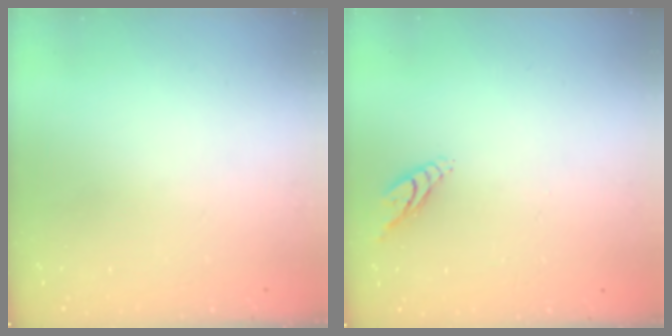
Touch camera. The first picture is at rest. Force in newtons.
{"total": 4.7, "press": 4.7, "slide": 0.1}